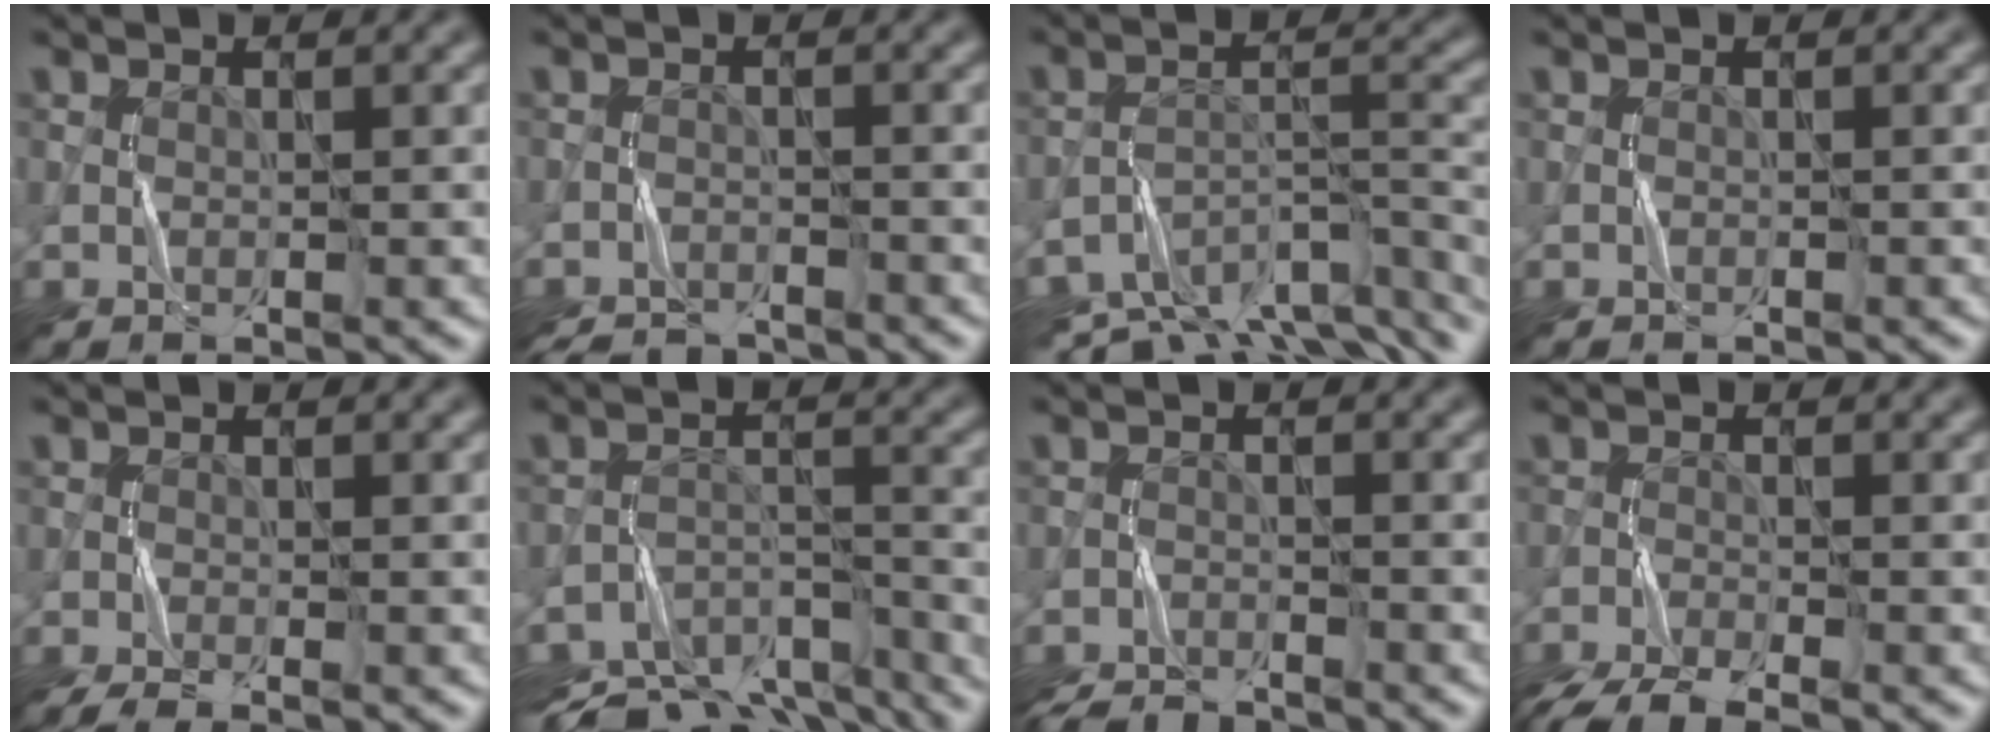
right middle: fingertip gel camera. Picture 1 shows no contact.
{"total": 4.2, "force": [-4.1, 1.0, 0.4], "torque": [-0.003, -0.004, -0.068]}
{"total": 10.6, "force": [-8.1, 3.8, 5.7], "torque": [-0.101, -0.009, -0.118]}
{"total": 0.6, "force": [-0.6, 0.0, -0.1], "torque": [0.001, -0.002, -0.010]}
{"total": 2.6, "force": [-1.9, 0.4, 1.7], "torque": [-0.036, -0.006, -0.040]}
{"total": 11.5, "force": [-10.2, 4.0, 3.4], "torque": [-0.054, -0.011, -0.137]}
{"total": 4.6, "force": [-4.5, 0.7, 0.8], "torque": [-0.021, -0.016, -0.078]}
{"total": 5.3, "force": [-4.4, 1.0, 2.6], "torque": [-0.049, -0.025, -0.088]}